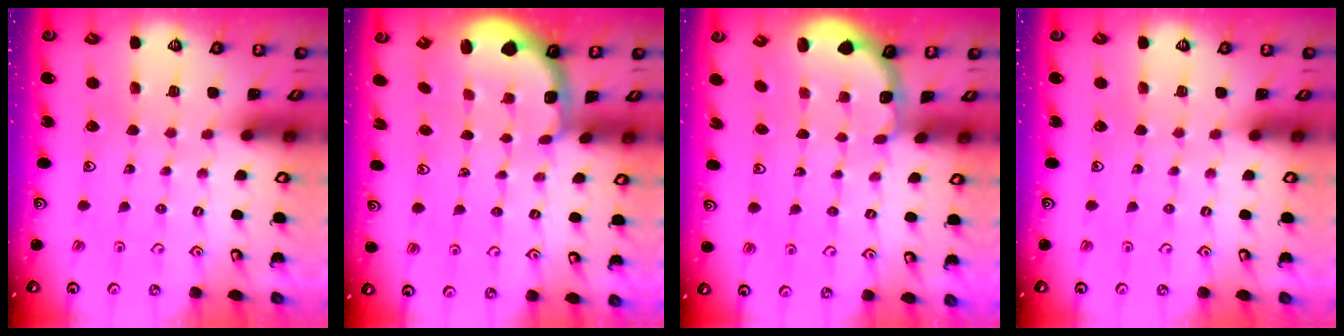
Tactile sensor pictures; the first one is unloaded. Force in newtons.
{"total": 2.4, "press": 1.2, "slide": 2.1}
{"total": 1.9, "press": 1.8, "slide": 0.7}
{"total": 0.0}